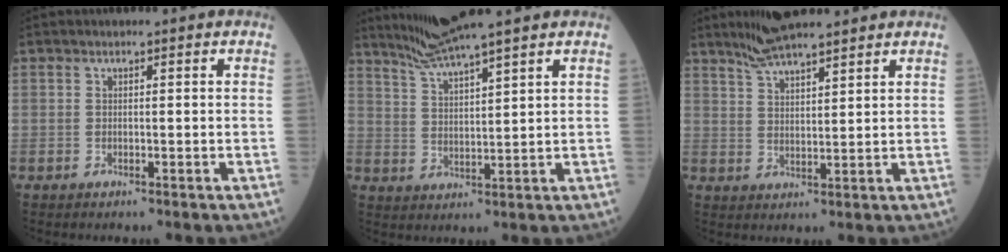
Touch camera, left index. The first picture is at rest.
{"total": 6.9, "force": [6.1, -1.2, 3.1], "torque": [-0.071, 0.001, 0.123]}
{"total": 7.3, "force": [6.3, 0.9, 3.7], "torque": [-0.073, 0.020, 0.117]}